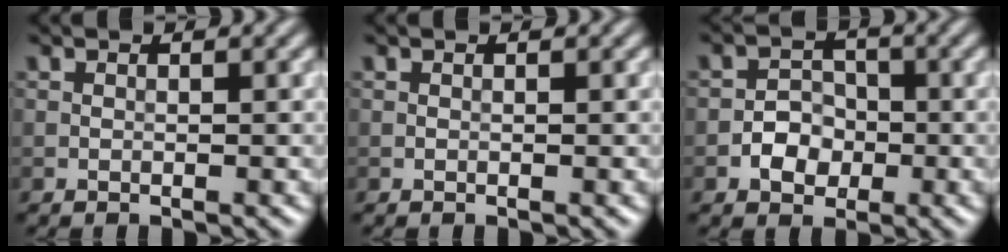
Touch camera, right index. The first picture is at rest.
{"total": 0.0}
{"total": 2.7, "force": [-1.0, 2.2, 1.2], "torque": [-0.012, 0.003, -0.020]}